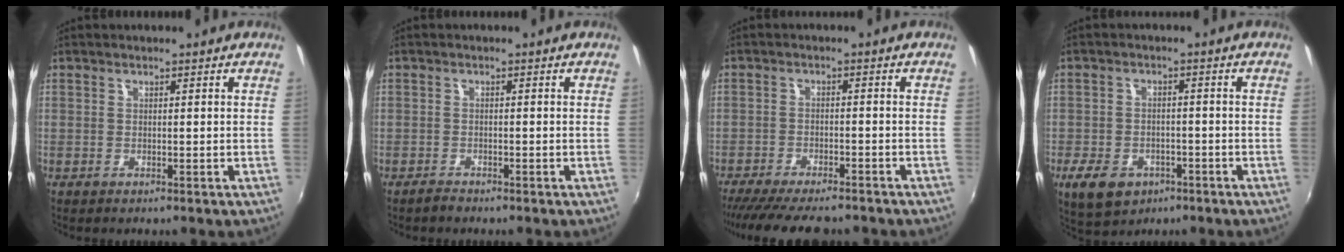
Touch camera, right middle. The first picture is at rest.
{"total": 1.4, "force": [-1.3, 0.4, 0.1], "torque": [-0.004, 0.002, -0.025]}
{"total": 13.5, "force": [-11.6, 2.9, 6.4], "torque": [-0.133, -0.034, -0.179]}
{"total": 9.3, "force": [-5.0, 6.2, 4.8], "torque": [-0.118, -0.011, -0.076]}